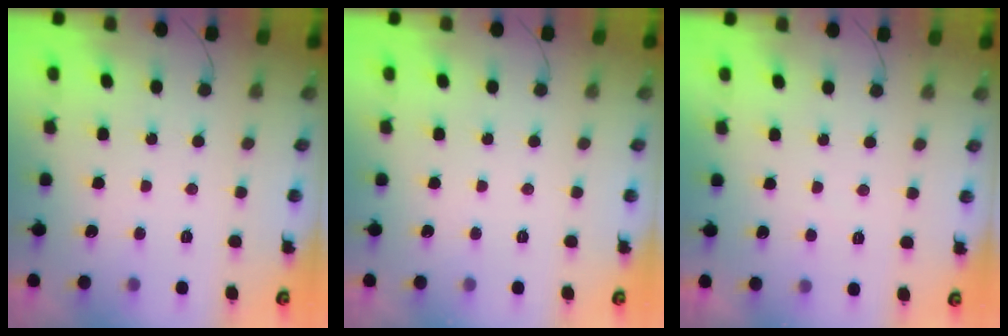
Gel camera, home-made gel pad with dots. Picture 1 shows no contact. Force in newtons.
{"total": 0.0}
{"total": 0.8, "press": 0.6, "slide": 0.4}